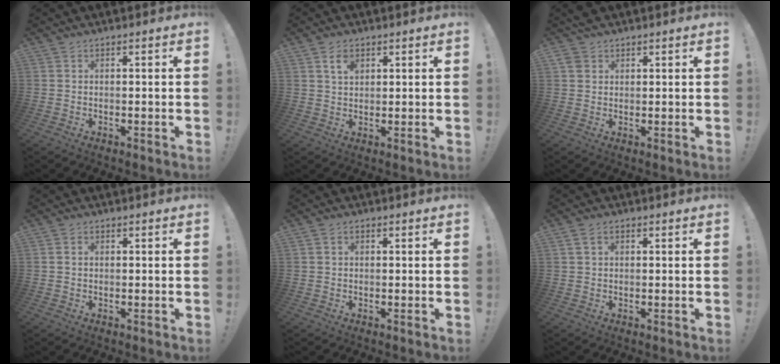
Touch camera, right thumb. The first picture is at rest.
{"total": 4.3, "force": [2.2, 2.5, 2.7], "torque": [-0.037, -0.008, 0.037]}
{"total": 2.9, "force": [2.1, 1.9, 0.8], "torque": [-0.012, -0.008, 0.040]}
{"total": 0.8, "force": [0.1, 0.8, 0.3], "torque": [0.000, 0.001, 0.000]}
{"total": 0.9, "force": [0.2, 0.8, 0.4], "torque": [-0.009, 0.003, 0.003]}
{"total": 2.5, "force": [1.0, 1.7, 1.6], "torque": [-0.024, 0.002, 0.018]}